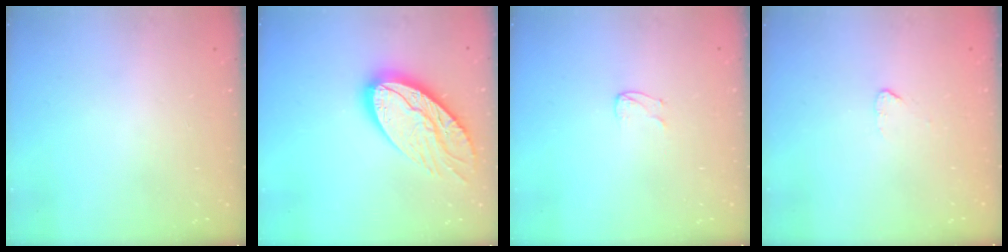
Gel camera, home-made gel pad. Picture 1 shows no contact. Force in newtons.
{"total": 18.3, "press": 18.3, "slide": 1.5}
{"total": 3.7, "press": 3.7, "slide": 0.3}
{"total": 2.5, "press": 2.5, "slide": 0.2}